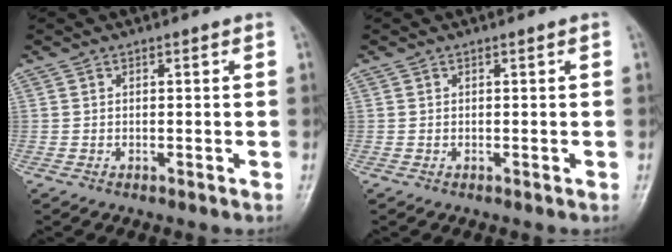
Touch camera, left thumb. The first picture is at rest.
{"total": 0.0}